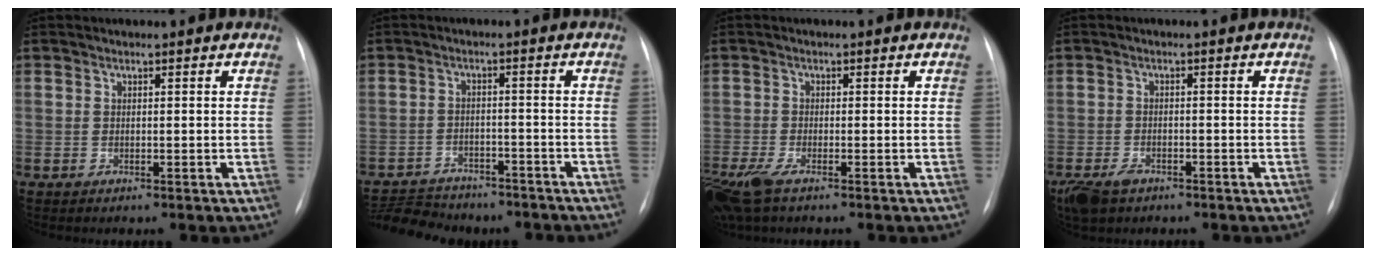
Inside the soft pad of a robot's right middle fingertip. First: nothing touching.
{"total": 12.7, "force": [-11.2, 4.9, 3.5], "torque": [-0.076, 0.014, -0.152]}
{"total": 5.7, "force": [-4.6, 0.8, 3.4], "torque": [-0.078, -0.016, -0.093]}
{"total": 5.6, "force": [-3.8, 3.2, 2.7], "torque": [-0.055, -0.007, -0.062]}